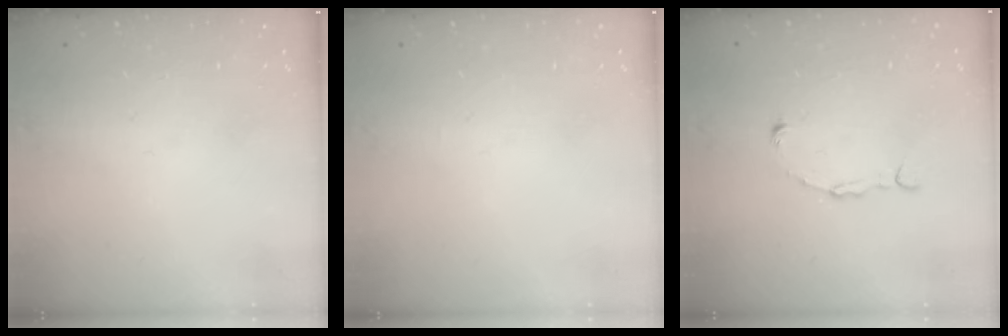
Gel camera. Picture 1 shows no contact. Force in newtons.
{"total": 0.0}
{"total": 2.8, "press": 2.8, "slide": 0.1}